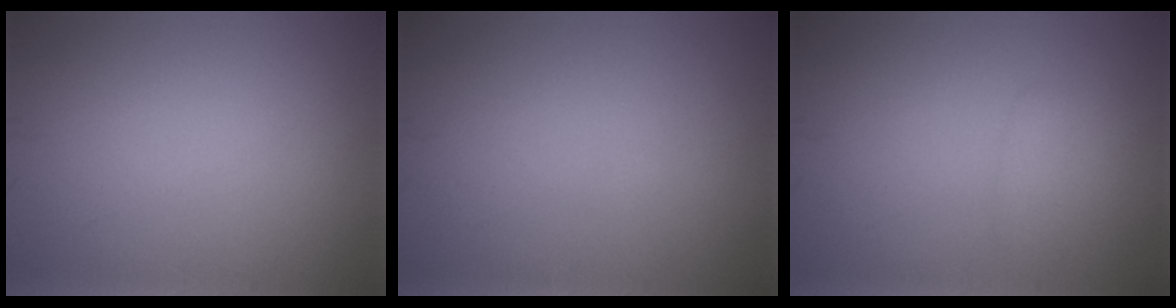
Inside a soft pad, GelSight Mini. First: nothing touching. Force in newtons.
{"total": 0.0}
{"total": 1.4, "press": 1.4, "slide": 0.1}